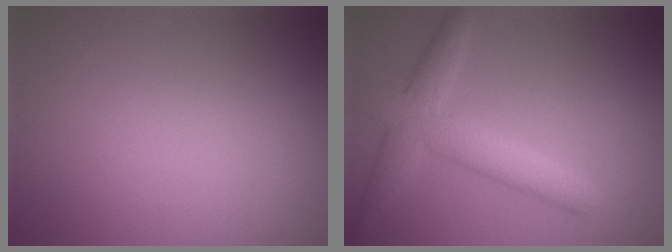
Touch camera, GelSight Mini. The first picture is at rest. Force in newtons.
{"total": 4.5, "press": 4.5, "slide": 0.1}